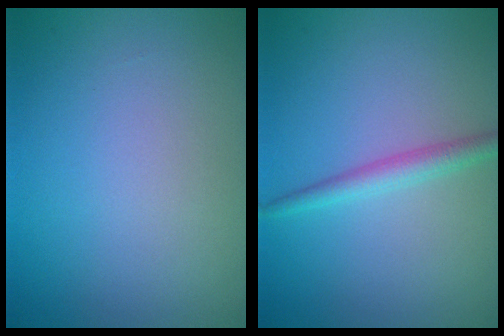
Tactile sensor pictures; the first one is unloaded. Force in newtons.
{"total": 1.9, "press": 1.9, "slide": 0.0}